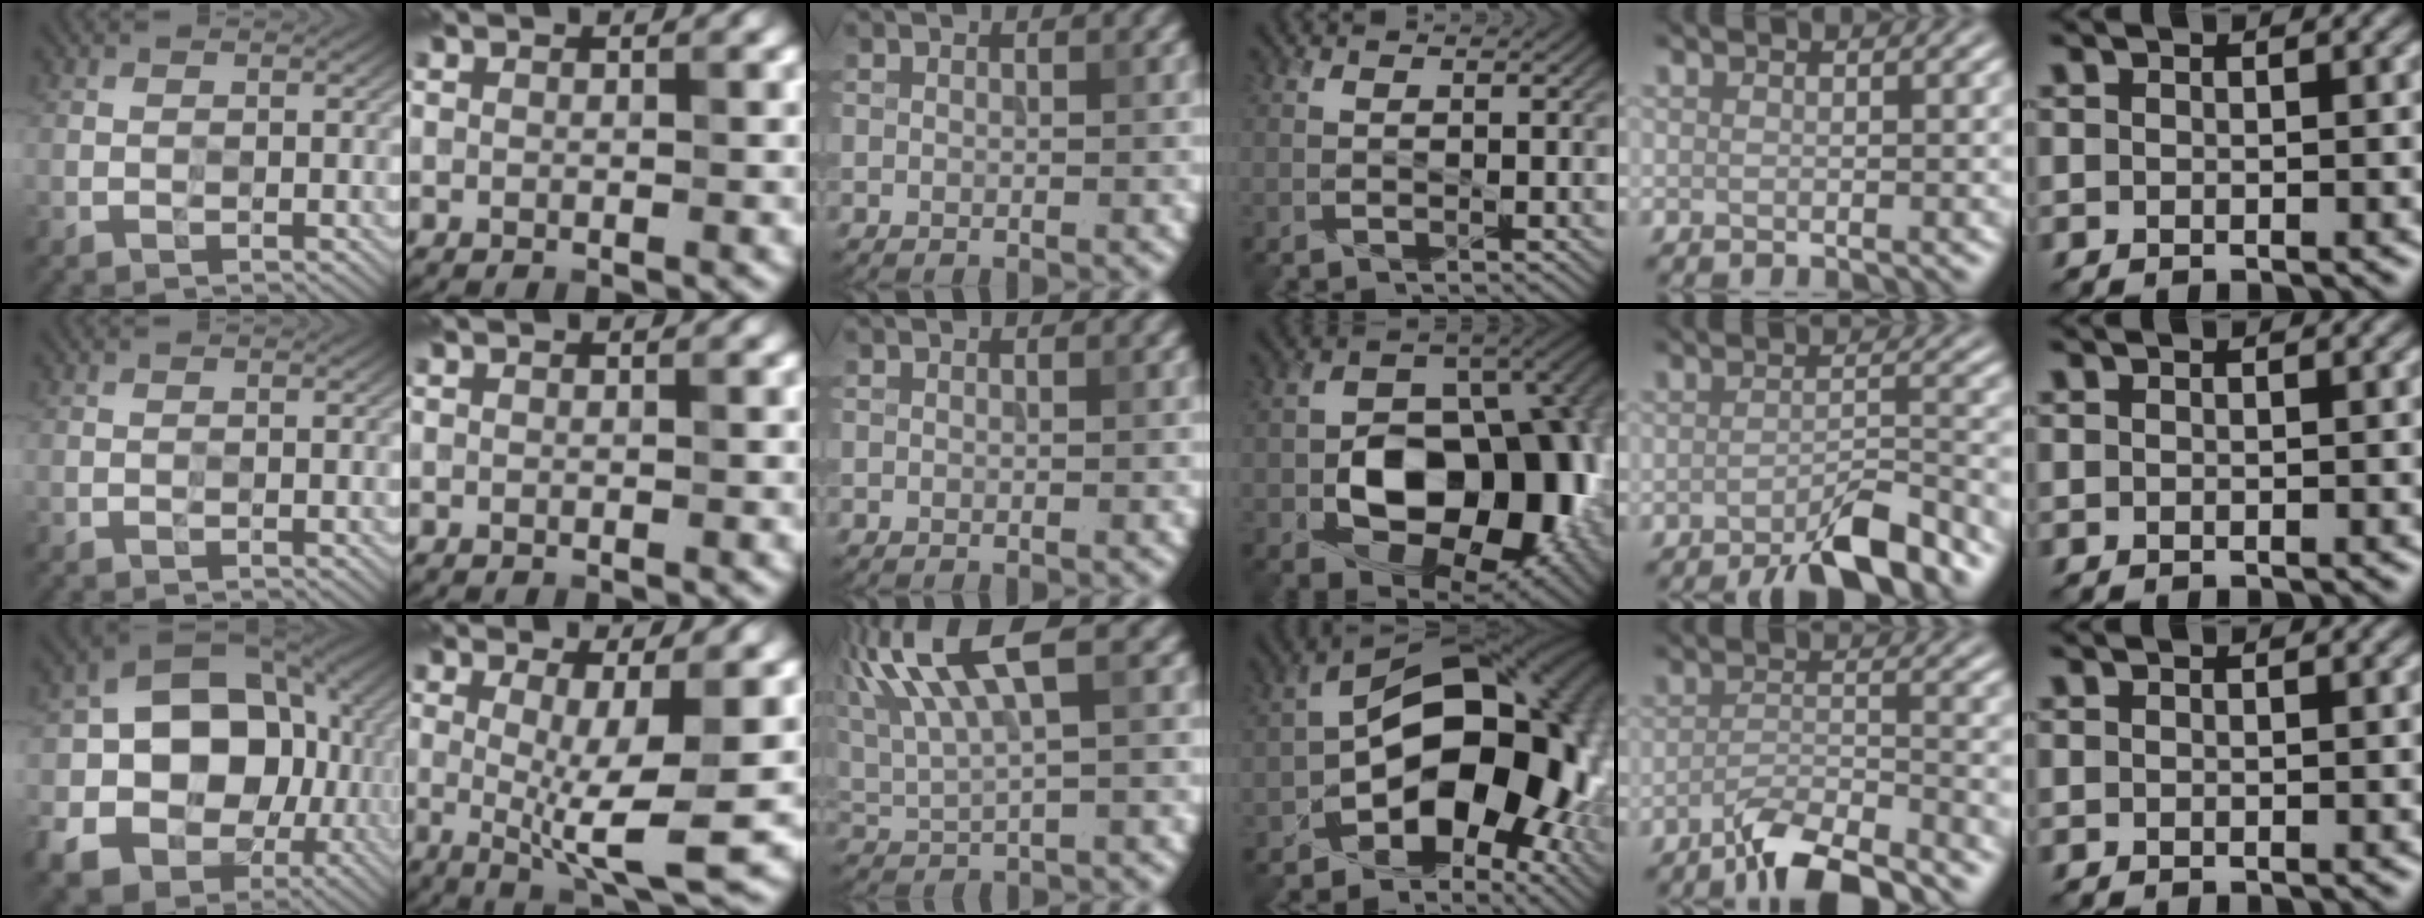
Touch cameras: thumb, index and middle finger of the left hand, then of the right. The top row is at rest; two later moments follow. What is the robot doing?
{"motion": "wipe", "object": "glasses"}